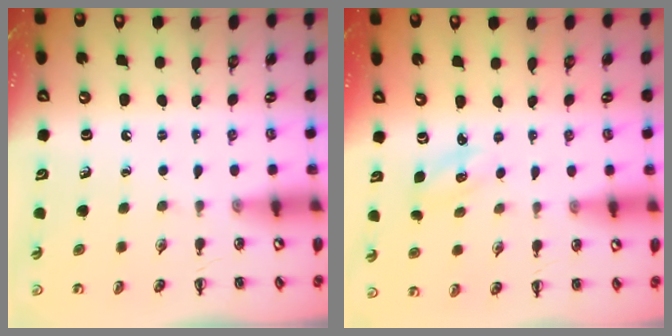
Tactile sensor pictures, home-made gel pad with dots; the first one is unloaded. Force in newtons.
{"total": 1.8, "press": 1.8, "slide": 0.5}